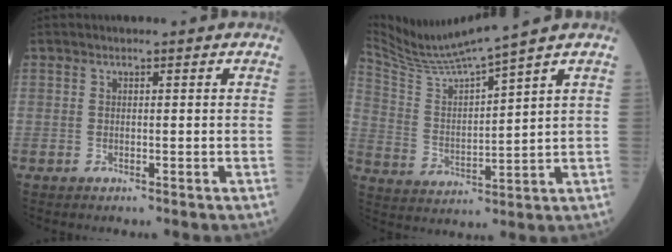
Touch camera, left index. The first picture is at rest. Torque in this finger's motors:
{"motor_torque": [-0.67, -0.75, -0.29, -0.02]}